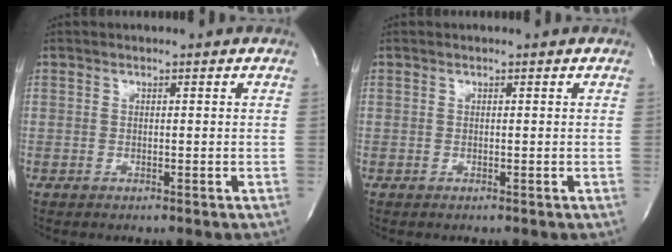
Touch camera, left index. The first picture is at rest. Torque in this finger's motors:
{"motor_torque": [0.00, 0.00, 0.00, 0.00]}